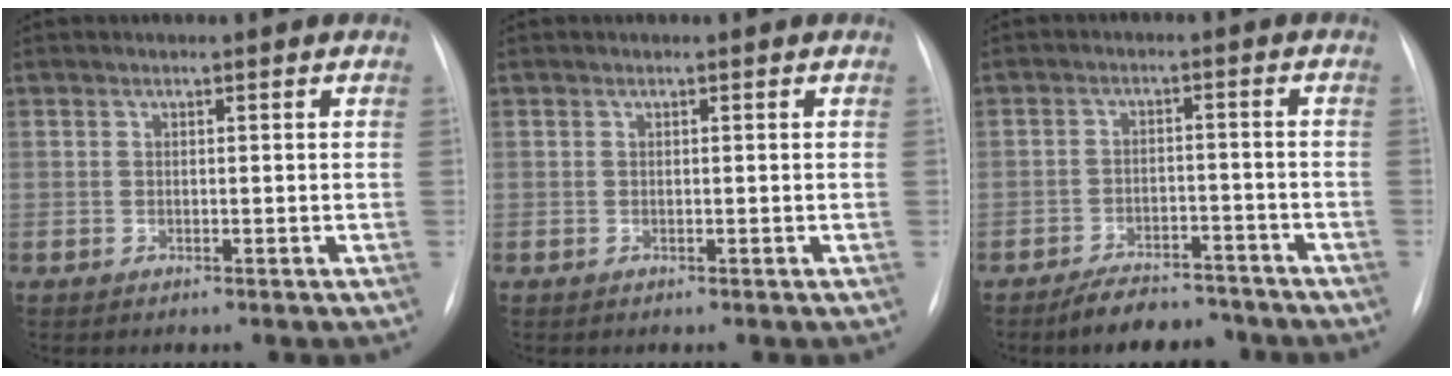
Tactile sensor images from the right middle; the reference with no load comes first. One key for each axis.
{"total": 0.0}
{"total": 7.8, "fx": -6.8, "fy": 3.0, "fz": 2.5, "tx": -0.035, "ty": 0.000, "tz": -0.104}